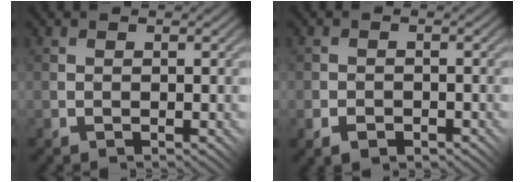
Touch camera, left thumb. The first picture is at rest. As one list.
[{"total": 1.6, "force": [-1.2, 1.0, 0.5], "torque": [-0.008, 0.000, -0.026]}]